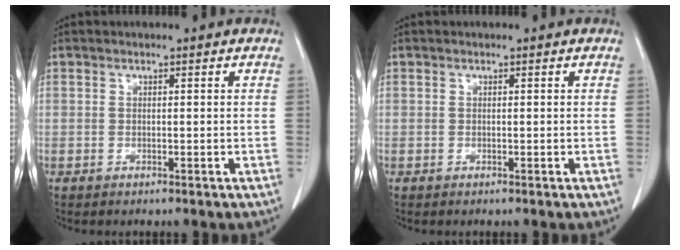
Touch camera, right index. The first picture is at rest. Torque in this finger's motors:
{"motor_torque": [0.00, 0.00, 0.02, 0.00]}